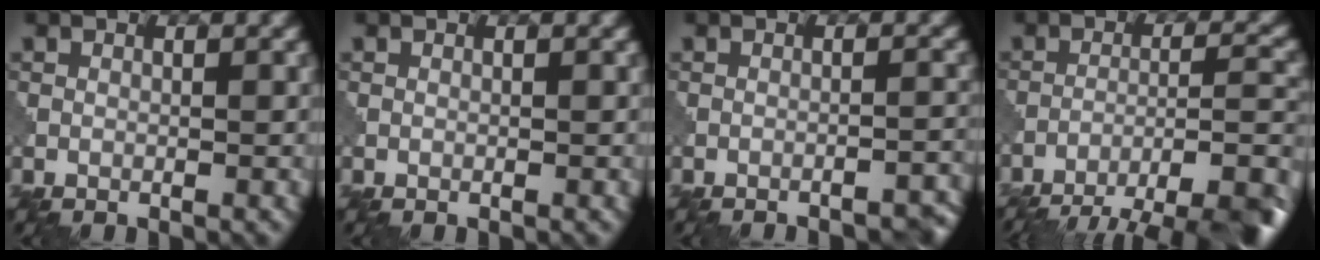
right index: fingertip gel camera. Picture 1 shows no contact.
{"total": 0.0}
{"total": 4.7, "force": [-4.3, 1.0, 1.7], "torque": [-0.011, 0.017, -0.049]}
{"total": 11.0, "force": [-9.2, 2.7, 5.4], "torque": [-0.071, -0.002, -0.118]}